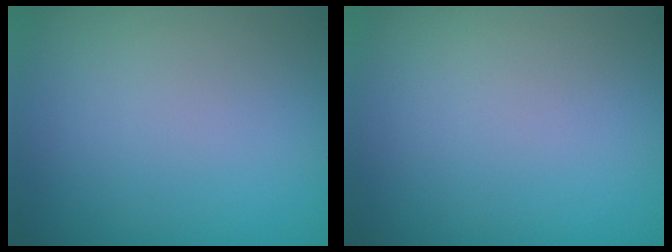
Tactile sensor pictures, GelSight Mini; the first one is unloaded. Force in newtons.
{"total": 0.0}